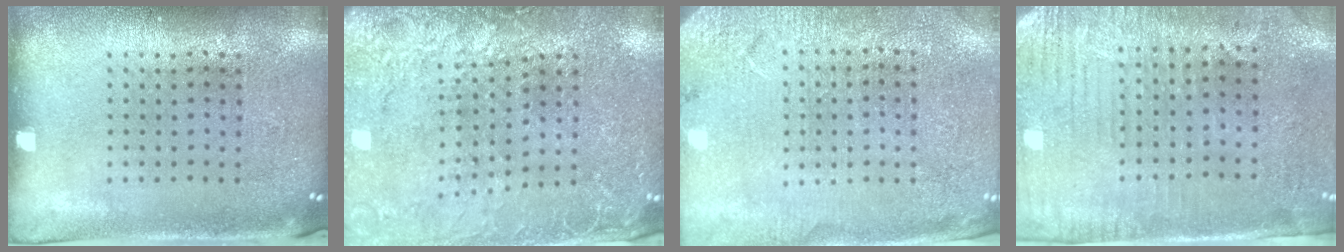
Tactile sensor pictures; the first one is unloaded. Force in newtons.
{"total": 2.9, "press": 2.8, "slide": 0.4}
{"total": 2.8, "press": 2.8, "slide": 0.1}
{"total": 3.1, "press": 2.6, "slide": 1.7}